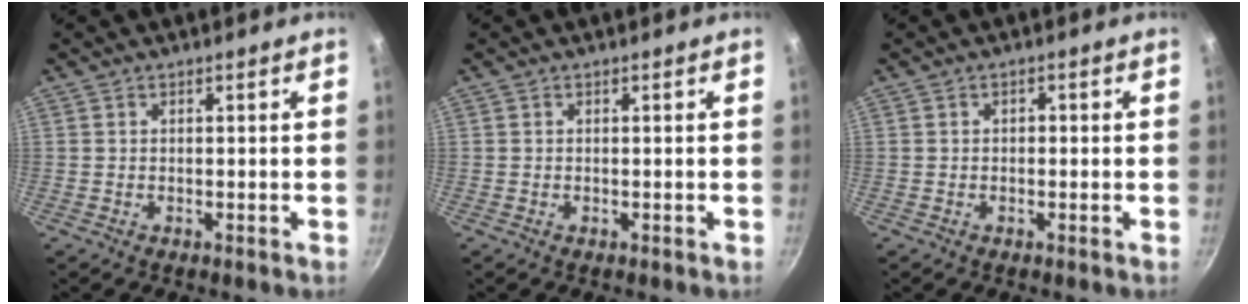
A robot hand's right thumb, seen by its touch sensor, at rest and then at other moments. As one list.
[{"total": 0.0}, {"total": 0.9, "force": [-0.1, 0.7, 0.6], "torque": [0.005, 0.005, -0.006]}]